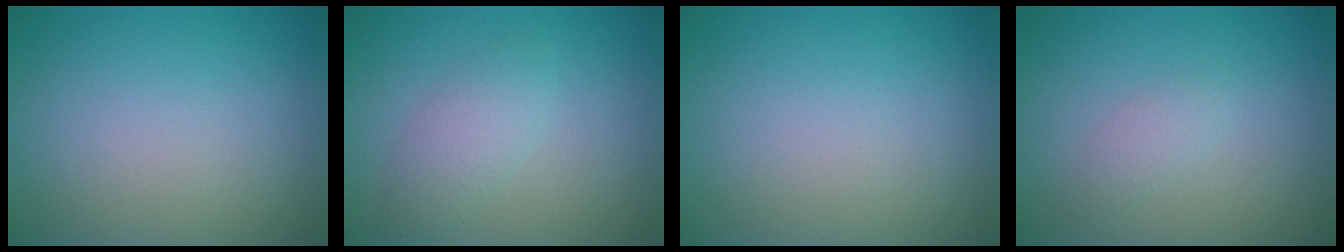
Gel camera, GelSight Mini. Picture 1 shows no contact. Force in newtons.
{"total": 2.5, "press": 2.5, "slide": 0.1}
{"total": 0.0}
{"total": 1.3, "press": 1.3, "slide": 0.0}